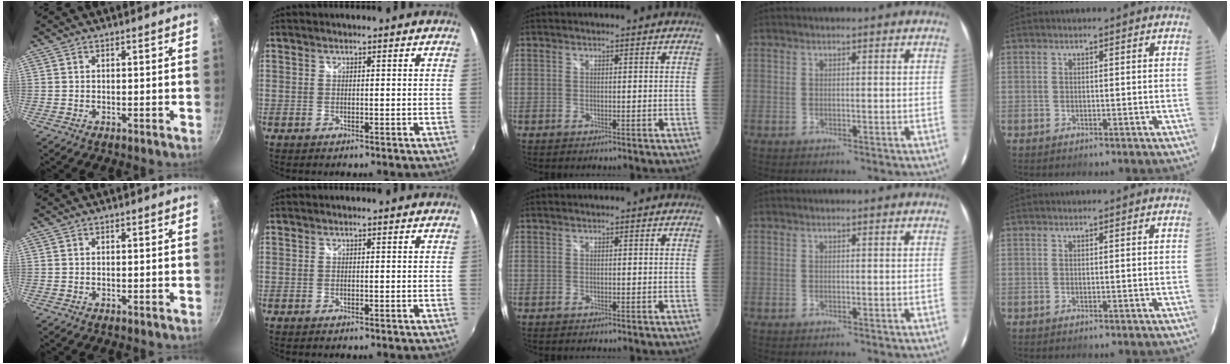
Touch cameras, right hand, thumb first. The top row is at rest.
{}